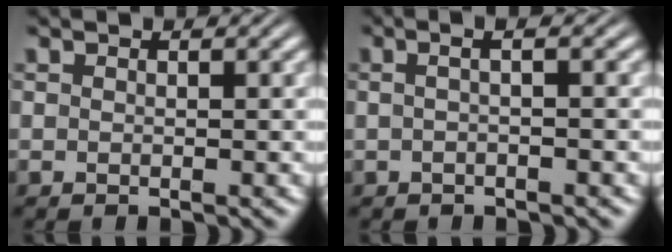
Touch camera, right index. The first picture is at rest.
{"total": 2.1, "force": [-0.1, 0.2, 2.1], "torque": [-0.027, 0.013, -0.009]}